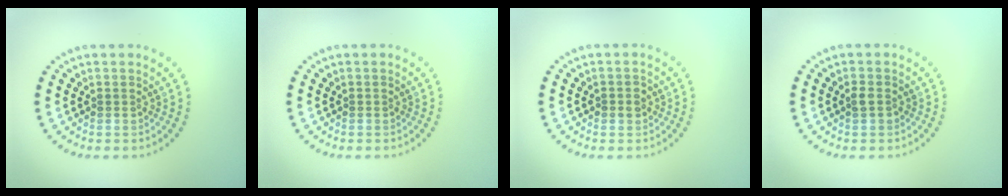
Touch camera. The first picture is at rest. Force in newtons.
{"total": 0.0}
{"total": 1.0, "press": 1.0, "slide": 0.1}
{"total": 1.0, "press": 1.0, "slide": 0.2}